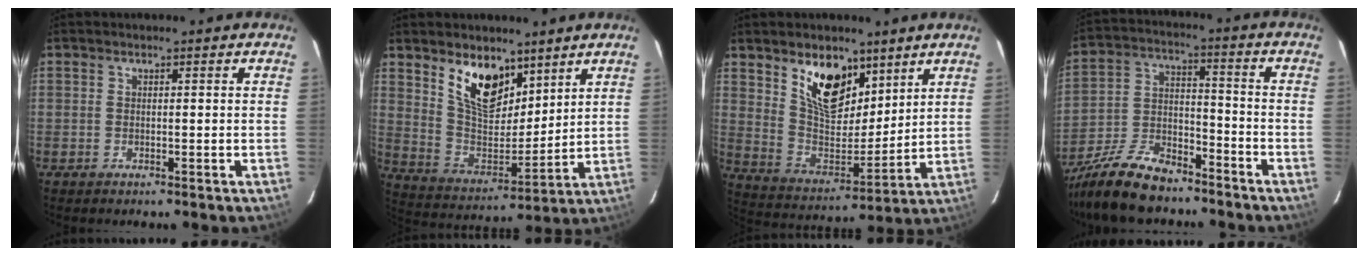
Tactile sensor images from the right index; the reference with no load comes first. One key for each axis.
{"total": 13.1, "fx": 8.2, "fy": 6.5, "fz": 7.8, "tx": -0.141, "ty": -0.008, "tz": 0.161}
{"total": 14.2, "fx": 8.5, "fy": 7.5, "fz": 8.6, "tx": -0.149, "ty": -0.009, "tz": 0.163}
{"total": 16.7, "fx": -12.9, "fy": 6.6, "fz": 8.3, "tx": -0.187, "ty": -0.006, "tz": -0.232}